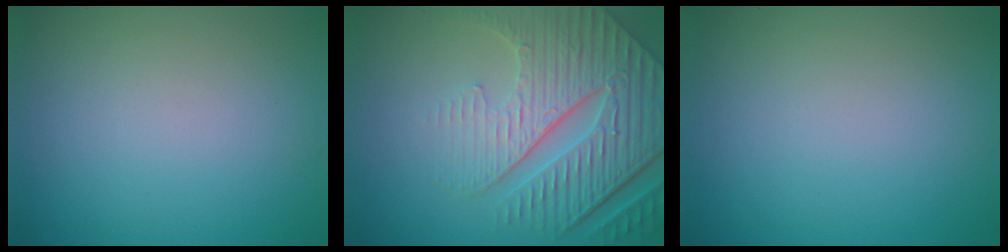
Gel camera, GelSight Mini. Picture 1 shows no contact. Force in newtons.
{"total": 8.7, "press": 6.1, "slide": 6.2}
{"total": 0.0}